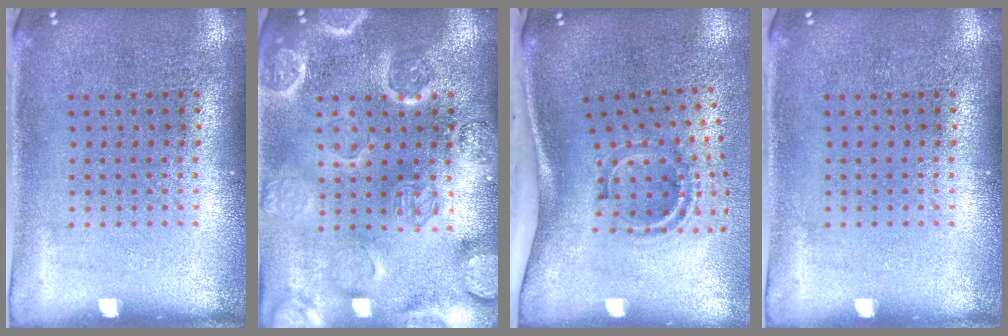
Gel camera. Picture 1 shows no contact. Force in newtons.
{"total": 3.4, "press": 3.3, "slide": 0.7}
{"total": 2.0, "press": 1.2, "slide": 1.7}
{"total": 0.0}